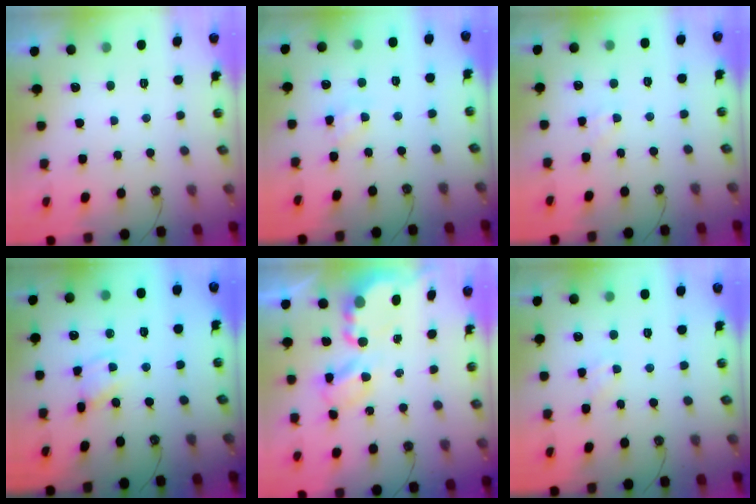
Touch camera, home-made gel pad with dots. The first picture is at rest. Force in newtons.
{"total": 4.8, "press": 4.8, "slide": 0.5}
{"total": 2.4, "press": 2.4, "slide": 0.4}
{"total": 2.6, "press": 2.6, "slide": 0.2}
{"total": 6.0, "press": 6.0, "slide": 0.4}
{"total": 1.0, "press": 1.0, "slide": 0.2}